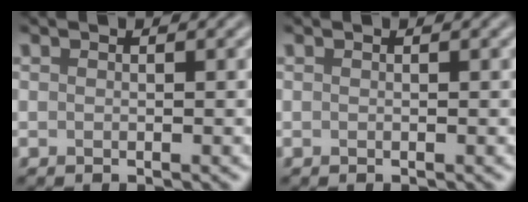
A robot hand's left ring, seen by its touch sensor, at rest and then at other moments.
{"total": 0.0}